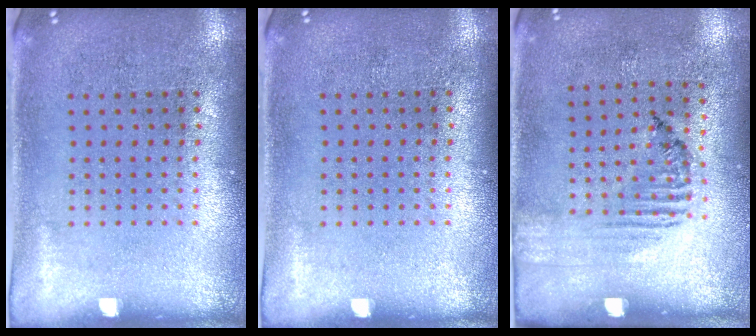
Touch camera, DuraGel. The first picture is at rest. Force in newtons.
{"total": 0.0}
{"total": 1.5, "press": 0.9, "slide": 1.2}